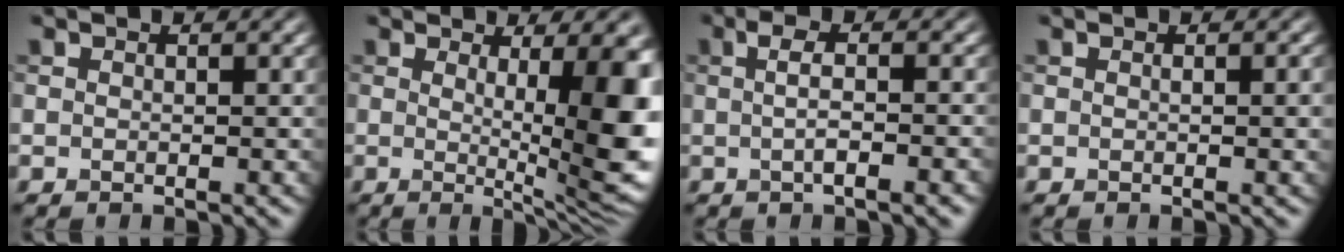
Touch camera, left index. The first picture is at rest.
{"total": 10.5, "force": [0.6, 2.7, 10.2], "torque": [-0.118, -0.009, 0.011]}
{"total": 4.5, "force": [-0.4, 1.5, 4.2], "torque": [-0.047, 0.010, -0.010]}
{"total": 1.6, "force": [0.1, 0.3, 1.5], "torque": [-0.019, 0.000, 0.000]}